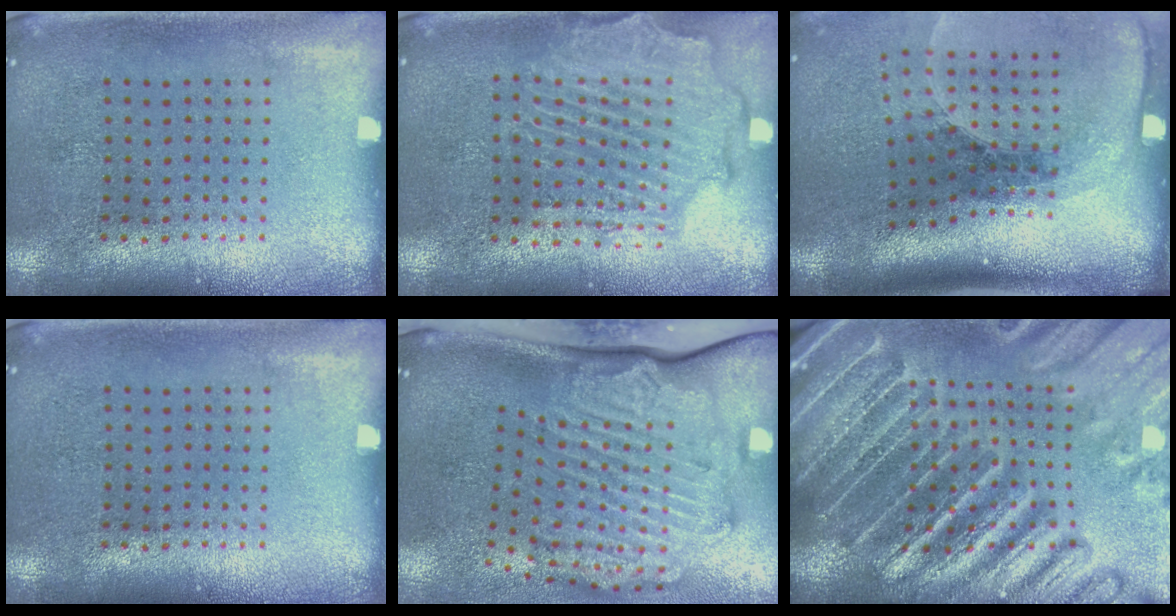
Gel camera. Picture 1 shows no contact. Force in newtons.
{"total": 2.3, "press": 2.2, "slide": 0.6}
{"total": 2.6, "press": 1.9, "slide": 1.8}
{"total": 0.0}
{"total": 3.6, "press": 2.4, "slide": 2.6}
{"total": 4.7, "press": 4.3, "slide": 1.8}